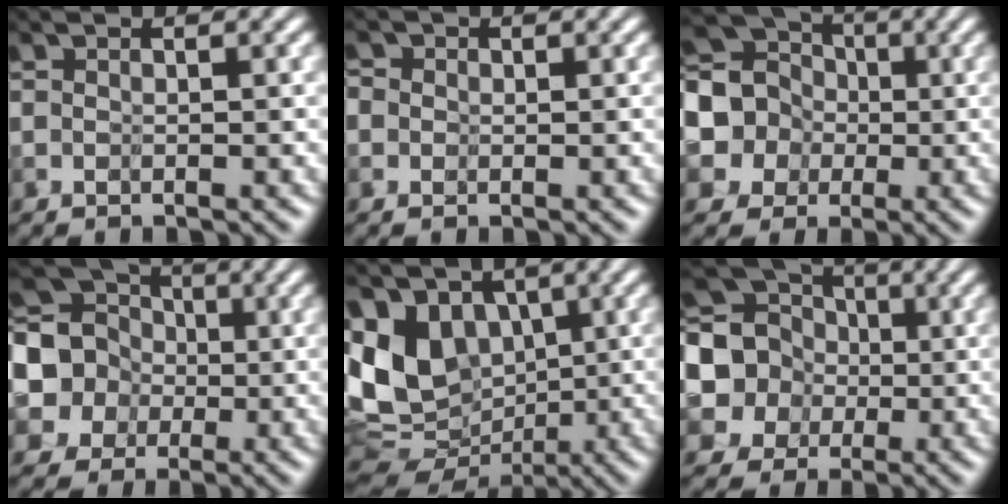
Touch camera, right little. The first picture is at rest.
{"total": 1.3, "force": [-0.2, 1.3, -0.2], "torque": [-0.012, 0.006, -0.024]}
{"total": 10.0, "force": [0.3, 9.1, 4.1], "torque": [-0.138, 0.001, -0.028]}
{"total": 11.0, "force": [0.3, 10.1, 4.3], "torque": [-0.148, 0.003, -0.032]}
{"total": 7.5, "force": [1.5, 5.6, 4.8], "torque": [-0.110, -0.016, 0.034]}
{"total": 12.0, "force": [0.4, 11.1, 4.5], "torque": [-0.156, 0.000, -0.030]}